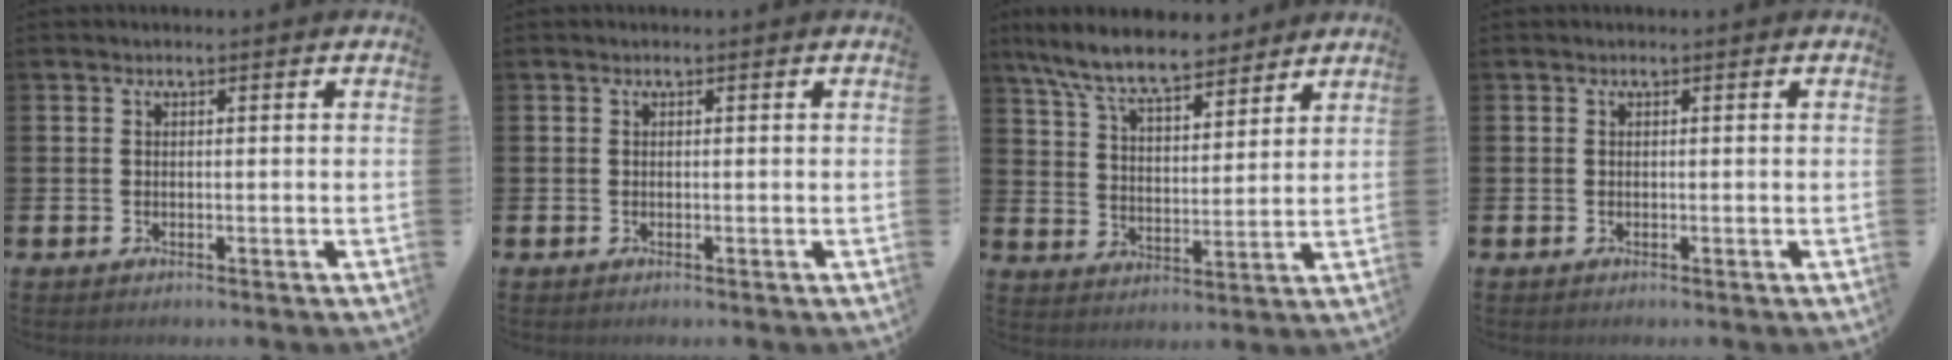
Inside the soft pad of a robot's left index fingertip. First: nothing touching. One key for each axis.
{"total": 0.0}
{"total": 9.4, "fx": 8.4, "fy": 2.1, "fz": 3.7, "tx": -0.102, "ty": -0.036, "tz": 0.152}
{"total": 0.0}